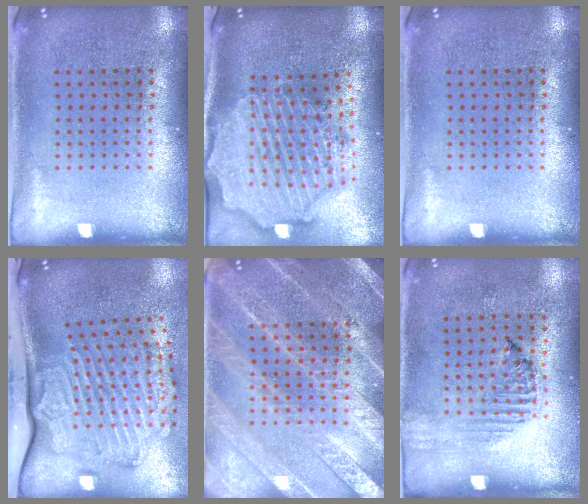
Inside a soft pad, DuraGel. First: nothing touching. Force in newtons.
{"total": 3.5, "press": 2.9, "slide": 2.0}
{"total": 0.0}
{"total": 3.6, "press": 2.4, "slide": 2.6}
{"total": 3.3, "press": 3.3, "slide": 0.4}
{"total": 1.2, "press": 1.2, "slide": 0.2}